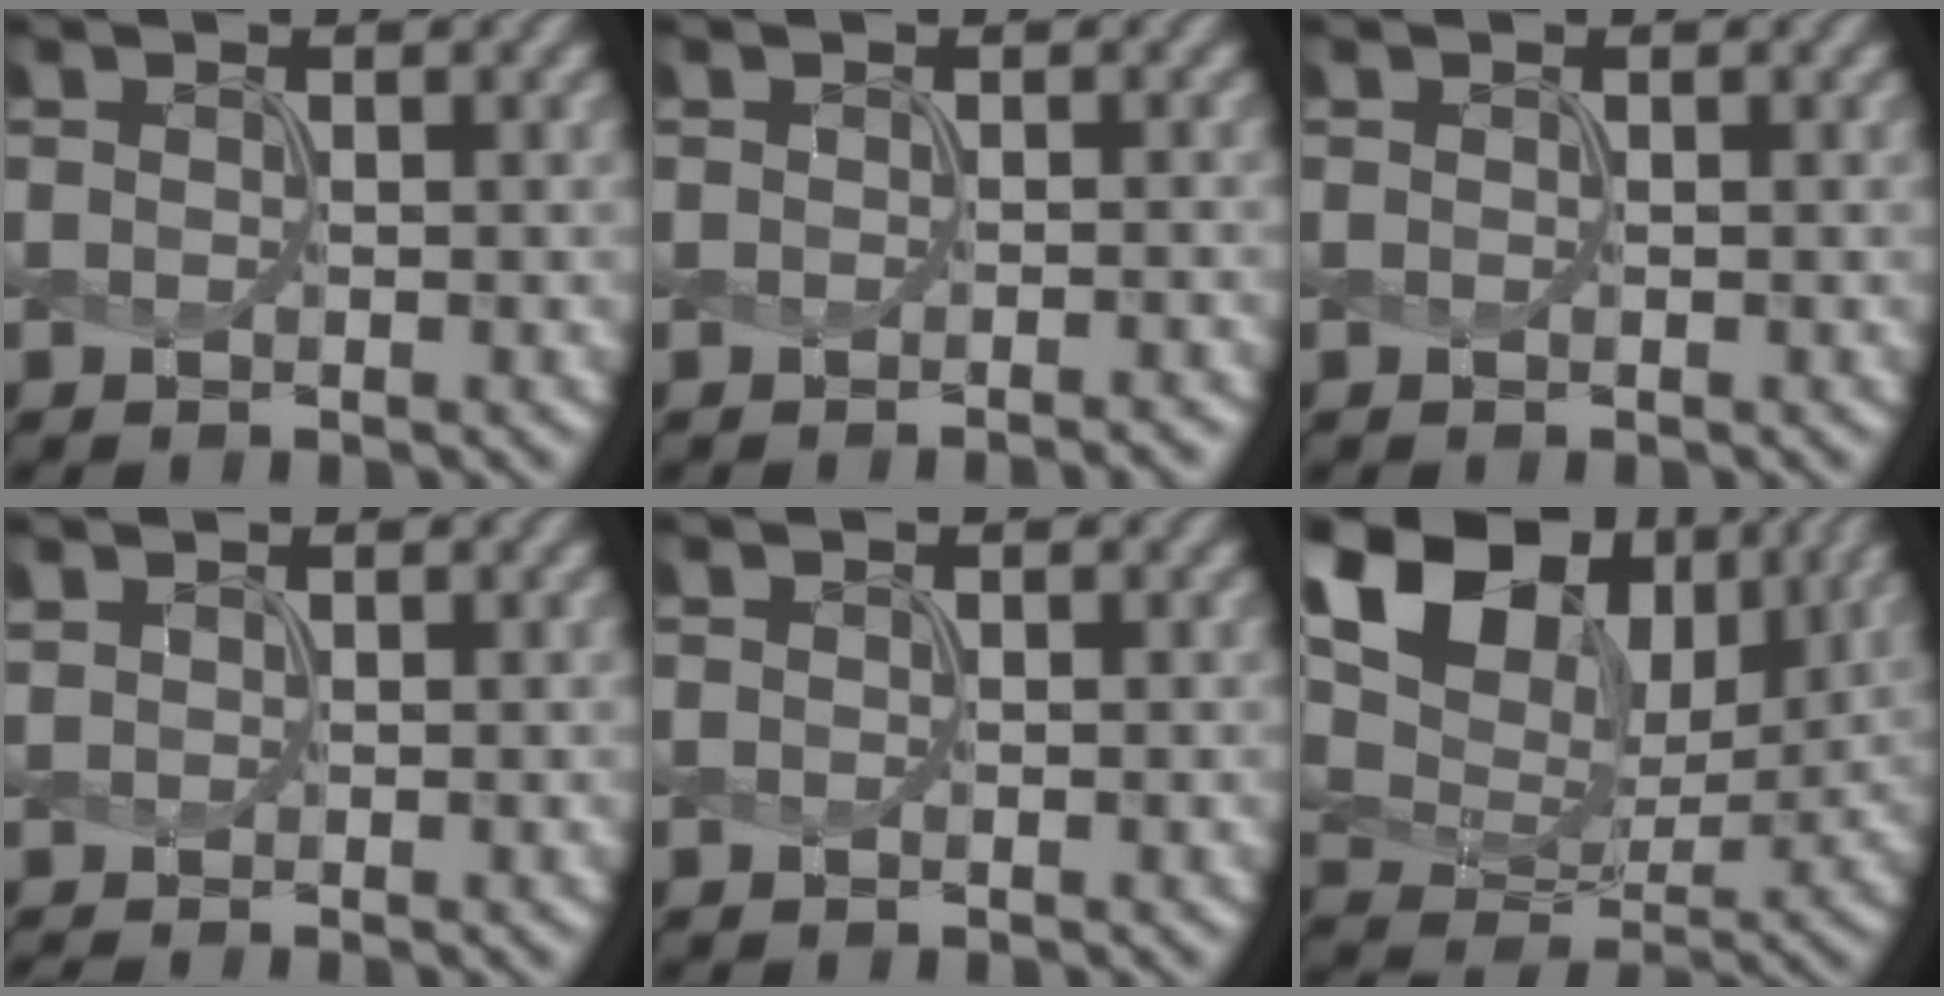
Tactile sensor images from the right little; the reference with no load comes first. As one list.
[{"total": 1.0, "force": [-0.7, 0.2, 0.6], "torque": [0.002, -0.007, -0.011]}, {"total": 0.0}, {"total": 0.0}, {"total": 0.0}, {"total": 15.0, "force": [6.7, 9.9, 9.2], "torque": [-0.197, 0.028, 0.115]}]